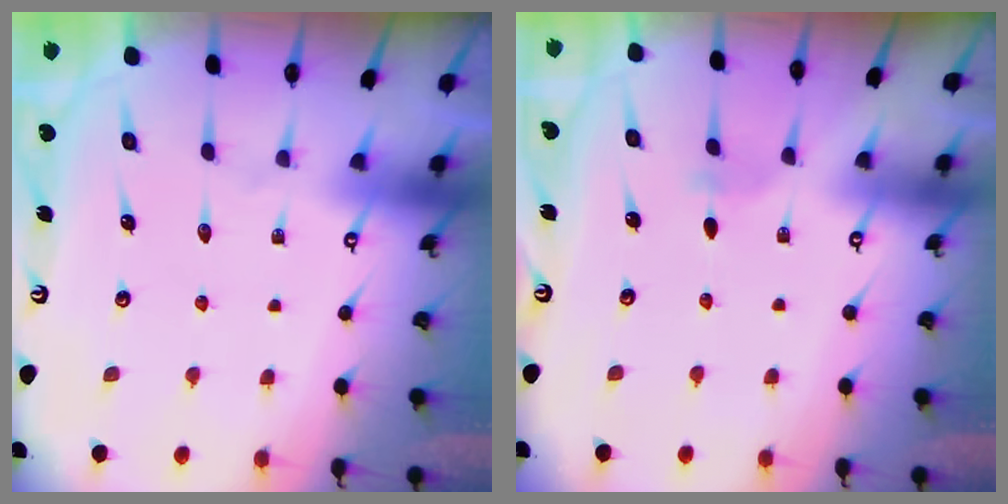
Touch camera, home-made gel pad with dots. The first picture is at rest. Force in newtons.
{"total": 1.4, "press": 1.4, "slide": 0.3}